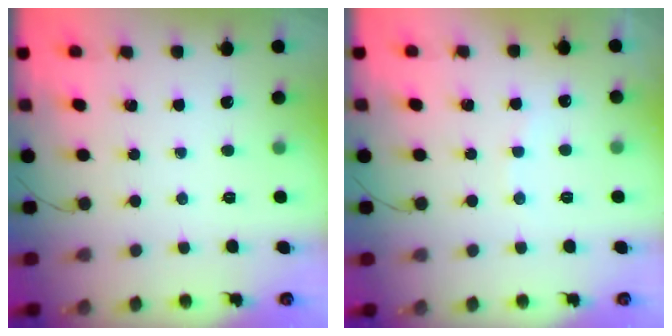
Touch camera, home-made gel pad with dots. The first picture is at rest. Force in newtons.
{"total": 5.7, "press": 5.7, "slide": 0.9}